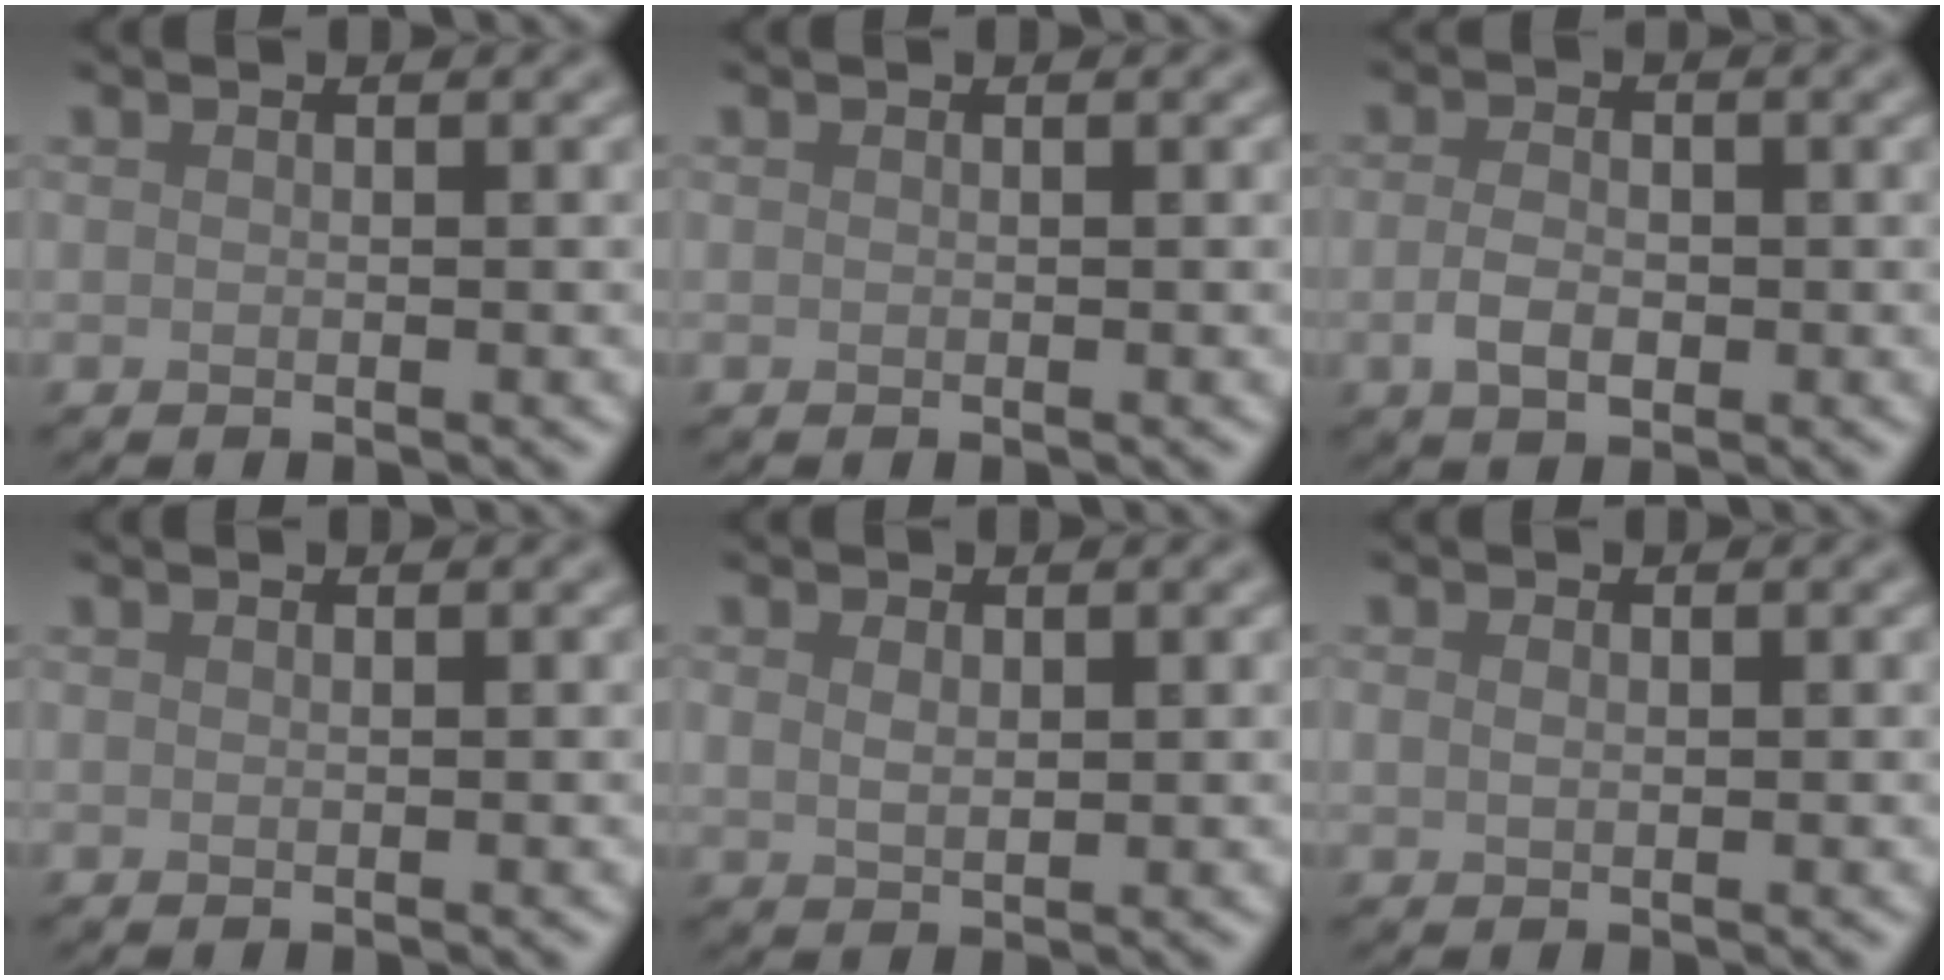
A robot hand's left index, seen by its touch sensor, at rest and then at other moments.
{"total": 0.0}
{"total": 2.6, "force": [-0.5, 1.6, 2.0], "torque": [-0.041, -0.001, -0.011]}
{"total": 0.0}
{"total": 1.7, "force": [0.6, 1.1, 1.2], "torque": [-0.026, -0.002, 0.014]}
{"total": 1.0, "force": [0.2, 0.7, 0.7], "torque": [-0.017, 0.001, 0.005]}